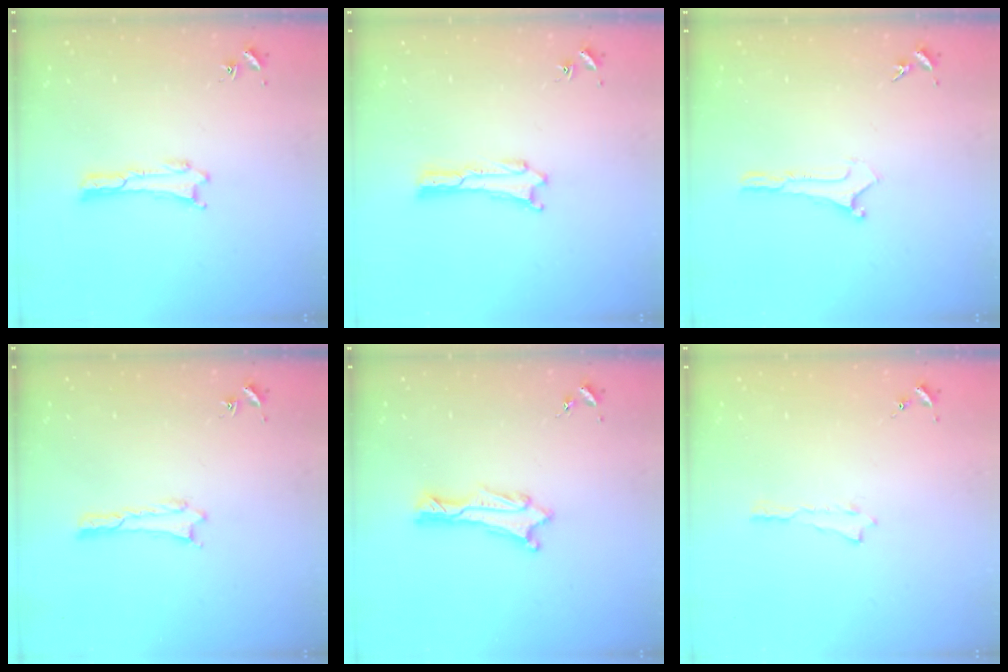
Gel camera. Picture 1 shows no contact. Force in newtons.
{"total": 0.0}
{"total": 0.0}
{"total": 0.0}
{"total": 0.9, "press": 0.8, "slide": 0.1}
{"total": 0.0}